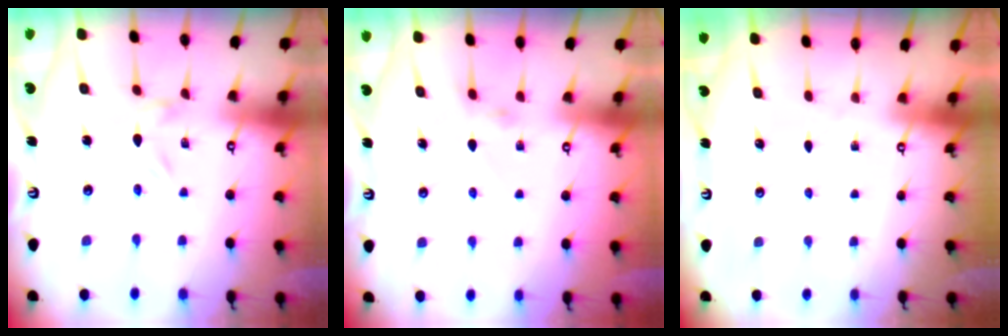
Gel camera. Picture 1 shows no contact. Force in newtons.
{"total": 2.2, "press": 2.1, "slide": 0.4}
{"total": 0.0}